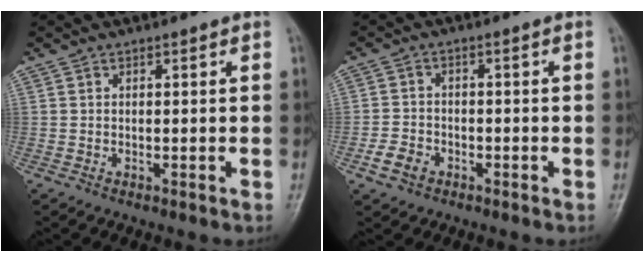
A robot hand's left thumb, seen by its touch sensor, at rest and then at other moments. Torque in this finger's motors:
{"motor_torque": [-0.23, 0.29, -0.29, 0.49, 0.00]}